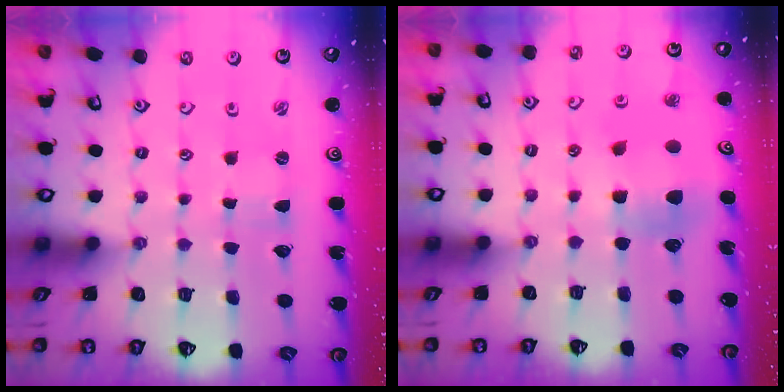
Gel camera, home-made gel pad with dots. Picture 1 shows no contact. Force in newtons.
{"total": 7.6, "press": 7.5, "slide": 1.0}